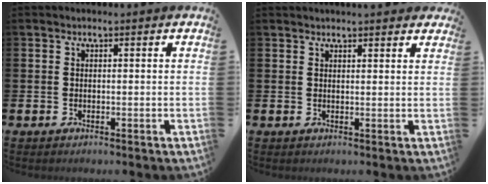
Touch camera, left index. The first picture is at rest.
{"total": 1.9, "force": [1.9, 0.1, 0.1], "torque": [-0.001, -0.006, 0.035]}